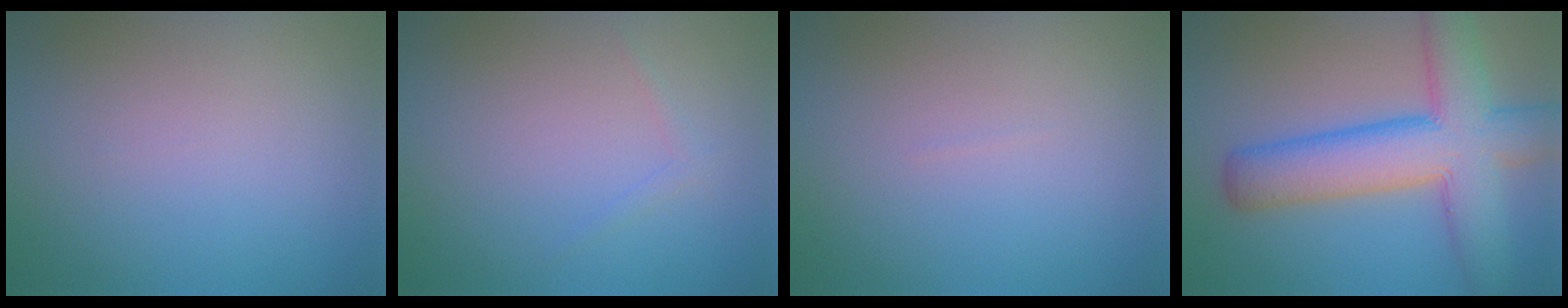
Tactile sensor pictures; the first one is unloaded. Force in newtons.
{"total": 0.7, "press": 0.7, "slide": 0.1}
{"total": 0.0}
{"total": 9.9, "press": 9.9, "slide": 0.4}